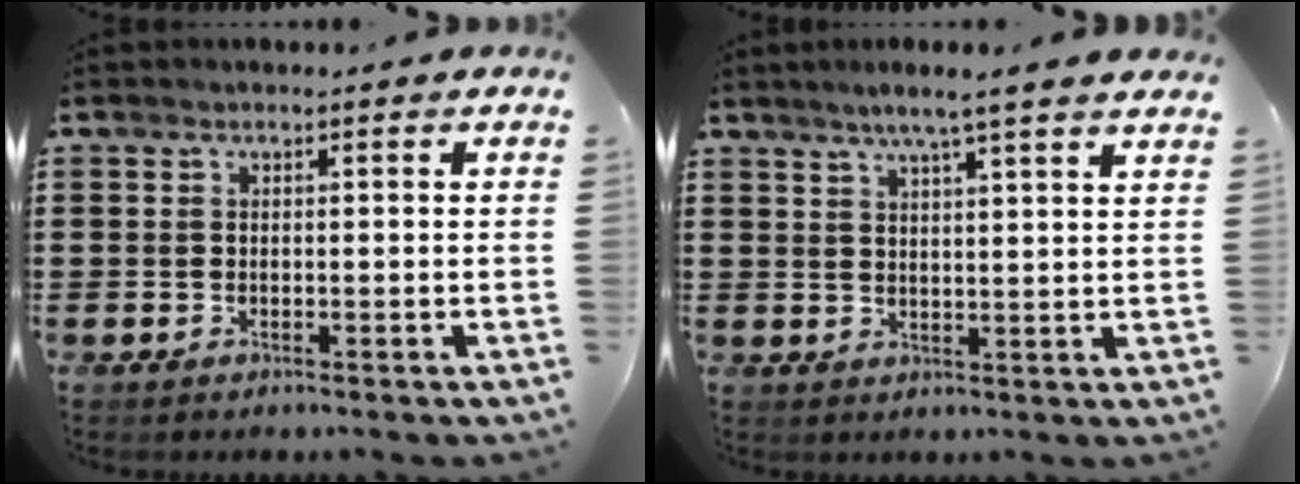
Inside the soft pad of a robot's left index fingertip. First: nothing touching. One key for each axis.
{"total": 4.3, "fx": 3.5, "fy": -0.7, "fz": 2.3, "tx": -0.057, "ty": -0.008, "tz": 0.060}